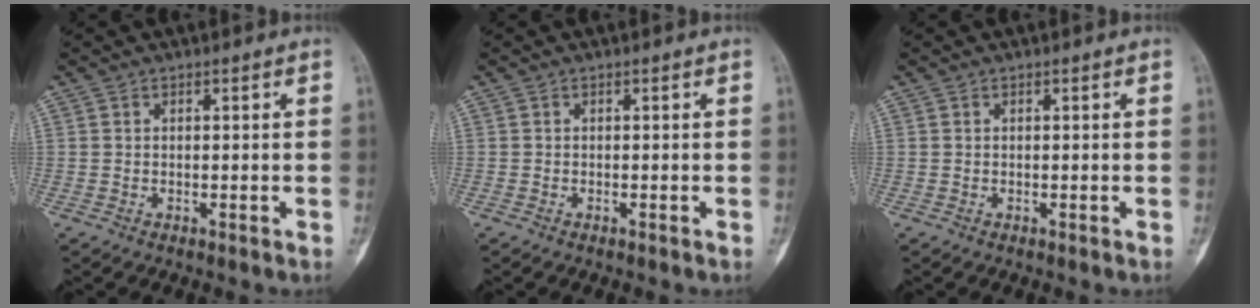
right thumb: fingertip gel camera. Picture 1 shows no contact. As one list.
[{"total": 0.0}, {"total": 0.0}]